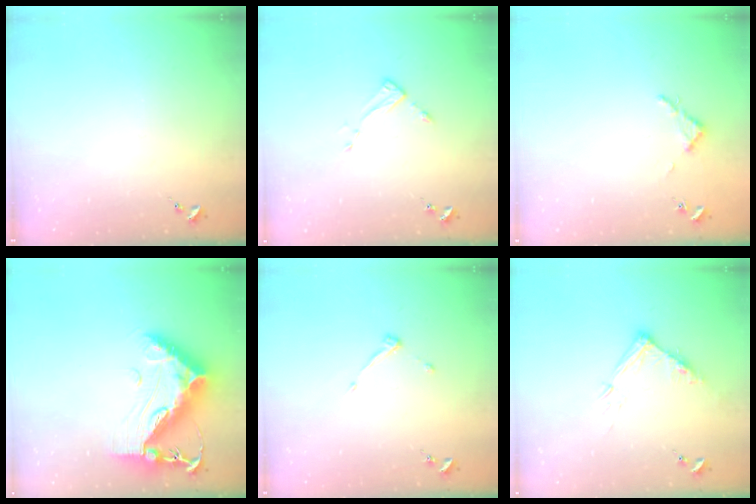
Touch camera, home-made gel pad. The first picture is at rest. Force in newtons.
{"total": 2.6, "press": 2.6, "slide": 0.4}
{"total": 2.8, "press": 2.8, "slide": 0.3}
{"total": 19.1, "press": 19.1, "slide": 1.6}
{"total": 4.0, "press": 4.0, "slide": 0.6}
{"total": 10.5, "press": 10.5, "slide": 0.8}